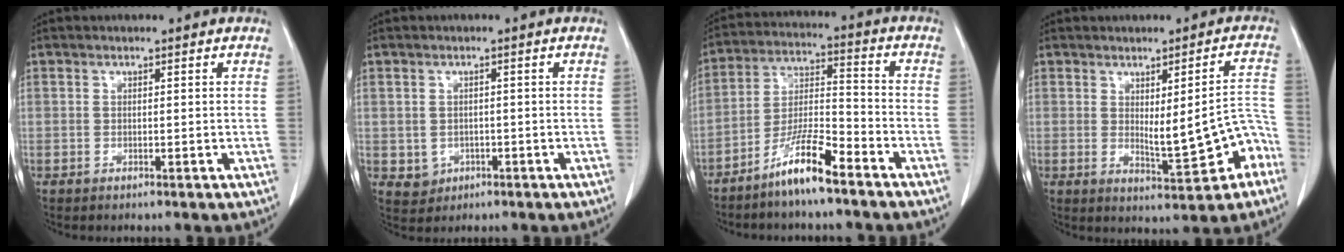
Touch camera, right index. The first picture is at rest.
{"total": 3.2, "force": [-0.8, 3.0, 0.8], "torque": [-0.007, 0.004, -0.001]}
{"total": 9.7, "force": [-6.9, 0.9, 6.7], "torque": [-0.135, -0.013, -0.135]}
{"total": 8.8, "force": [-2.5, 2.0, 8.2], "torque": [-0.101, 0.012, -0.022]}